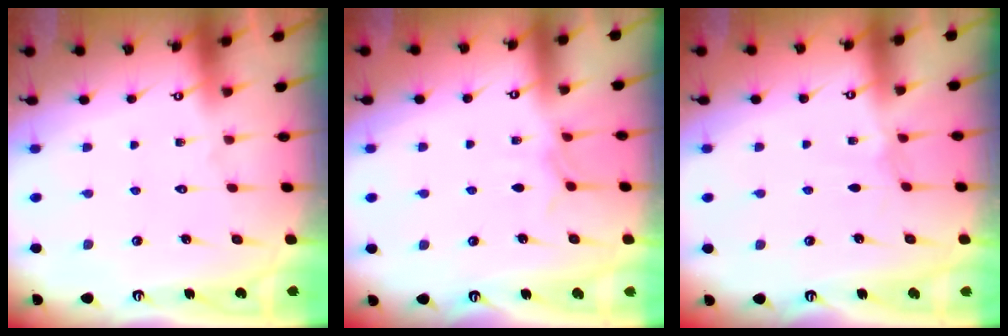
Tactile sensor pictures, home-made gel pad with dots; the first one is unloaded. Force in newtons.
{"total": 3.8, "press": 3.7, "slide": 0.6}
{"total": 0.7, "press": 0.6, "slide": 0.3}